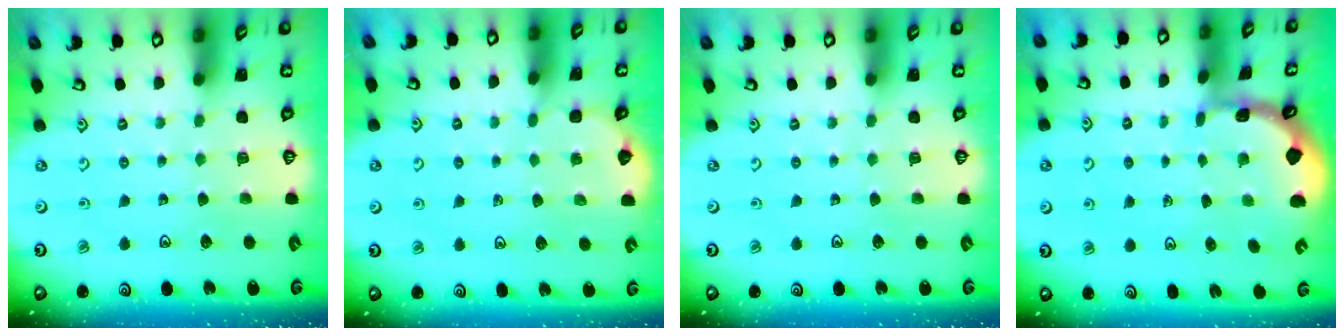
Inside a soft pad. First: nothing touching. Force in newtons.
{"total": 2.1, "press": 2.1, "slide": 0.2}
{"total": 0.0}
{"total": 1.0, "press": 0.9, "slide": 0.2}